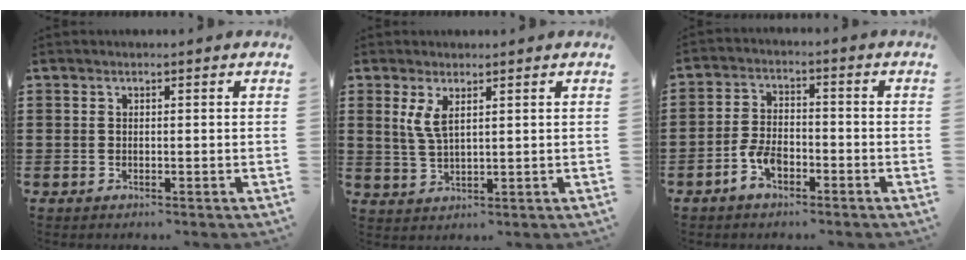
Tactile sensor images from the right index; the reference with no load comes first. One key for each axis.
{"total": 3.8, "fx": 1.8, "fy": 1.2, "fz": 3.2, "tx": -0.075, "ty": 0.000, "tz": 0.029}
{"total": 4.5, "fx": -2.7, "fy": 2.3, "fz": 2.7, "tx": -0.069, "ty": 0.000, "tz": -0.056}